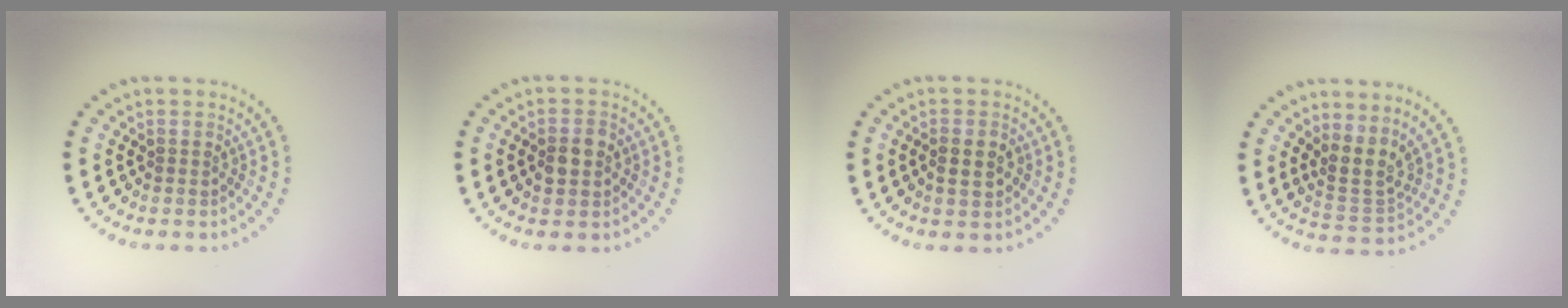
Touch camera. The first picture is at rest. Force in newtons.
{"total": 2.6, "press": 2.6, "slide": 0.1}
{"total": 2.0, "press": 2.0, "slide": 0.2}
{"total": 3.0, "press": 2.0, "slide": 2.2}